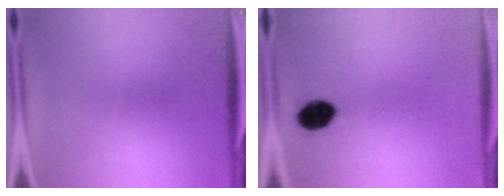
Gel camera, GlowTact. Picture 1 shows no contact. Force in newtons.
{"total": 6.5}